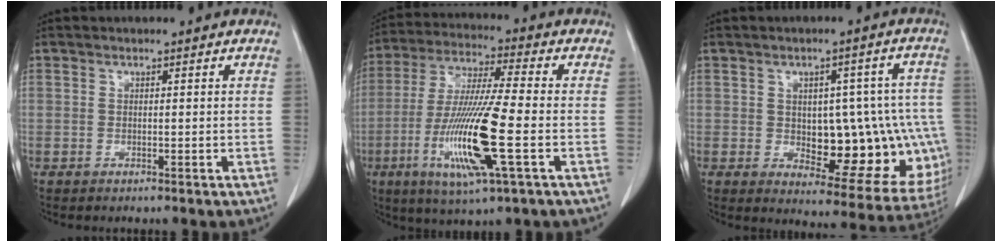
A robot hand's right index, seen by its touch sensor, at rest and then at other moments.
{"total": 15.9, "force": [-4.5, 0.6, 15.2], "torque": [-0.312, -0.021, -0.084]}
{"total": 17.0, "force": [-2.0, 7.8, 15.0], "torque": [-0.133, 0.029, 0.001]}